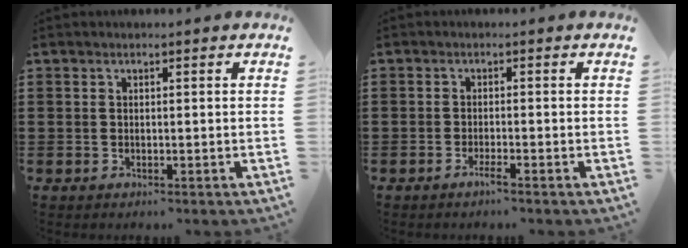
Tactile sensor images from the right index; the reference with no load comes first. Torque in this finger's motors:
{"motor_torque": [2.14, 0.00, 0.02, 0.00]}